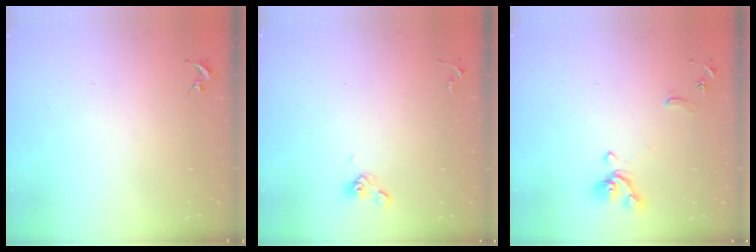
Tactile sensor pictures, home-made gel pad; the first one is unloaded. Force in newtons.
{"total": 6.3, "press": 6.0, "slide": 2.1}
{"total": 11.5, "press": 11.4, "slide": 1.6}